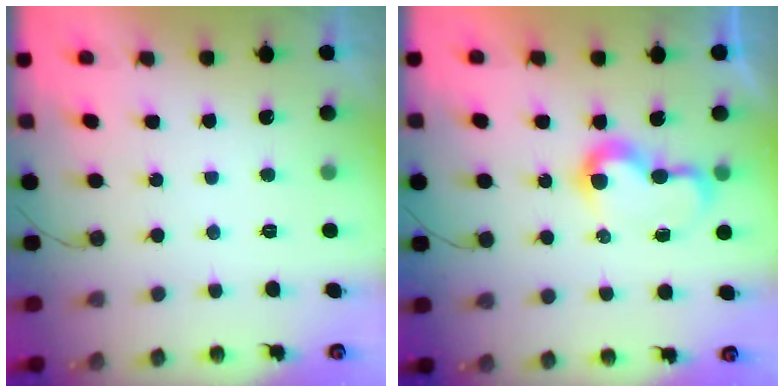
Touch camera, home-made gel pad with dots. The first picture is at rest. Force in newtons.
{"total": 8.7, "press": 8.6, "slide": 1.2}